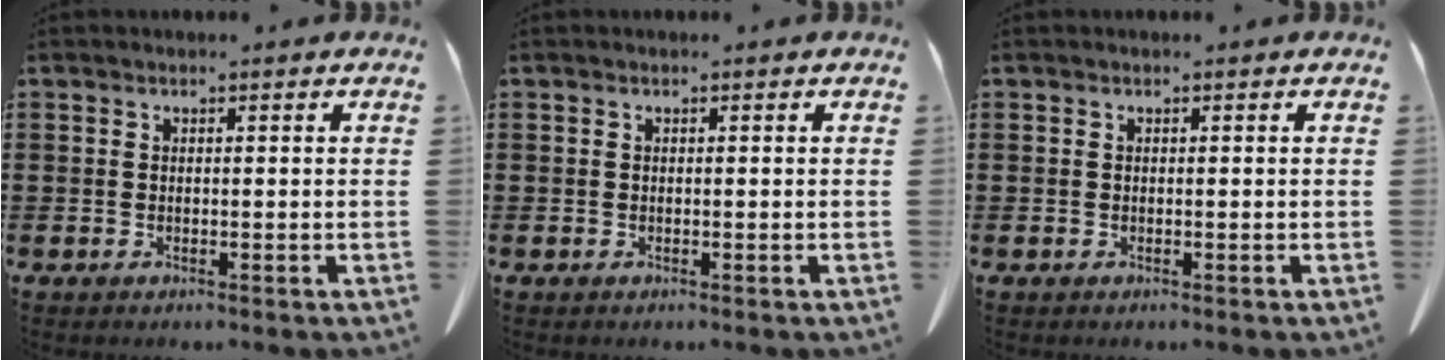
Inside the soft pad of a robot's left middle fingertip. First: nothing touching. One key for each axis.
{"total": 0.0}
{"total": 0.0}